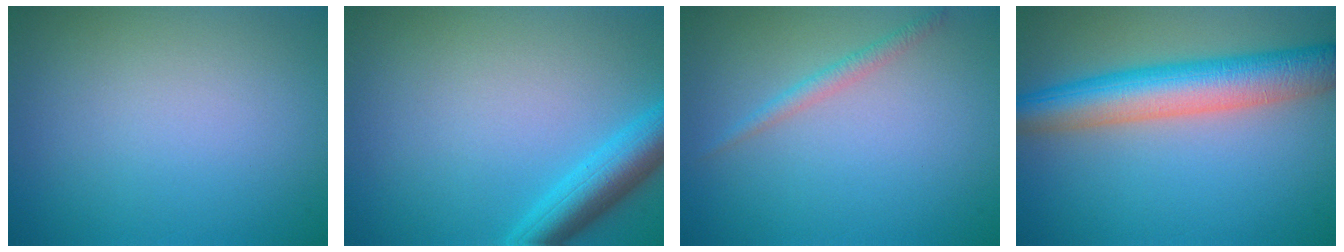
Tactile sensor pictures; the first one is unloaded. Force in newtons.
{"total": 4.5, "press": 4.5, "slide": 0.2}
{"total": 1.3, "press": 1.3, "slide": 0.1}
{"total": 7.5, "press": 7.5, "slide": 0.2}